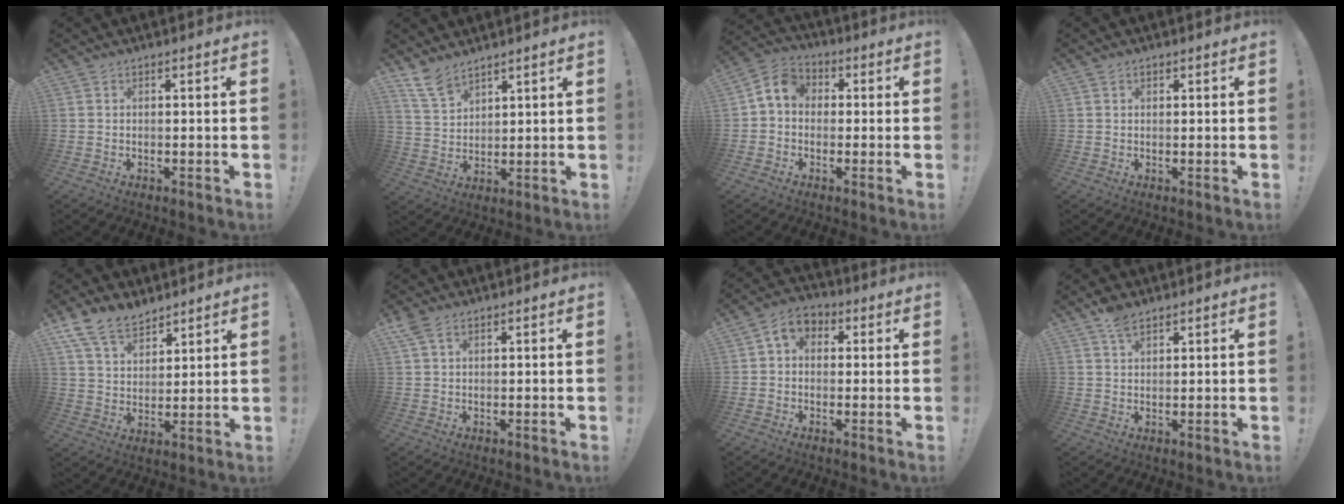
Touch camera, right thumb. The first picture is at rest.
{"total": 8.4, "force": [6.9, 3.7, 3.0], "torque": [-0.060, -0.046, 0.135]}
{"total": 6.5, "force": [-0.1, 5.2, 3.9], "torque": [-0.074, 0.017, 0.000]}
{"total": 0.8, "force": [0.6, 0.5, 0.1], "torque": [0.004, -0.001, 0.010]}
{"total": 11.7, "force": [9.0, 6.0, 4.4], "torque": [-0.088, -0.050, 0.176]}
{"total": 3.5, "force": [2.0, 1.9, 2.2], "torque": [-0.047, 0.000, 0.039]}
{"total": 6.0, "force": [0.8, 4.7, 3.6], "torque": [-0.056, 0.007, 0.021]}
{"total": 4.3, "force": [2.9, 2.1, 2.4], "torque": [-0.037, -0.014, 0.053]}